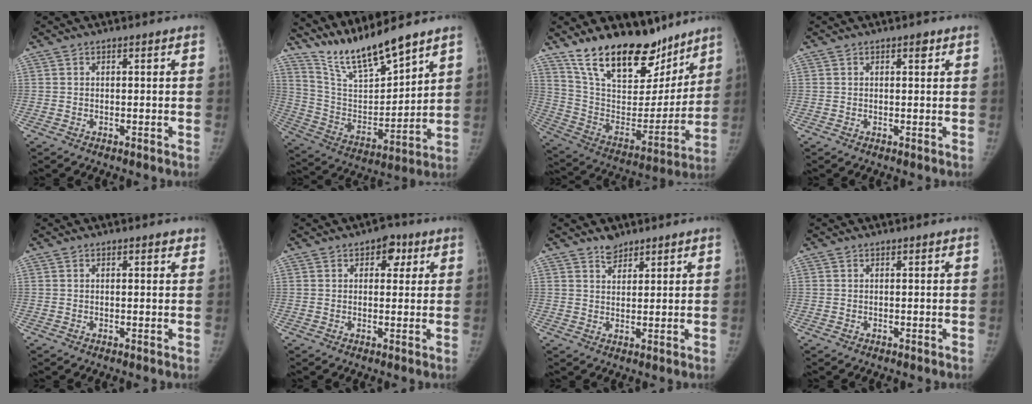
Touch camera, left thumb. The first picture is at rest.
{"total": 14.9, "force": [13.0, 2.2, 7.0], "torque": [-0.110, -0.075, 0.257]}
{"total": 25.4, "force": [18.5, 11.5, 12.9], "torque": [-0.171, -0.085, 0.314]}
{"total": 1.2, "force": [0.7, 0.6, 0.8], "torque": [-0.006, -0.001, 0.009]}
{"total": 1.0, "force": [0.7, 0.4, 0.5], "torque": [0.000, -0.002, 0.006]}
{"total": 4.2, "force": [1.9, 2.8, 2.5], "torque": [-0.005, -0.002, 0.020]}
{"total": 2.9, "force": [2.4, 1.5, 0.5], "torque": [0.009, -0.018, 0.039]}
{"total": 0.0}